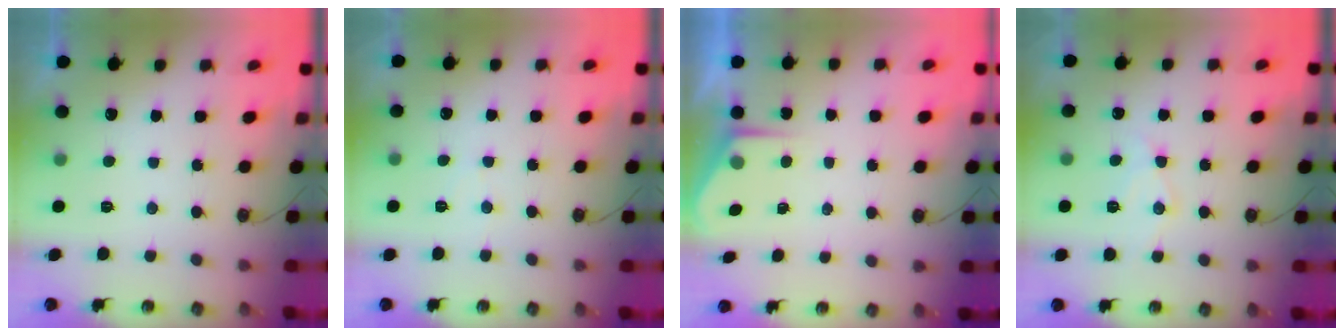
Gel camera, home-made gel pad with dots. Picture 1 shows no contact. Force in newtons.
{"total": 3.9, "press": 3.9, "slide": 0.6}
{"total": 2.7, "press": 2.7, "slide": 0.4}
{"total": 10.2, "press": 10.2, "slide": 0.8}